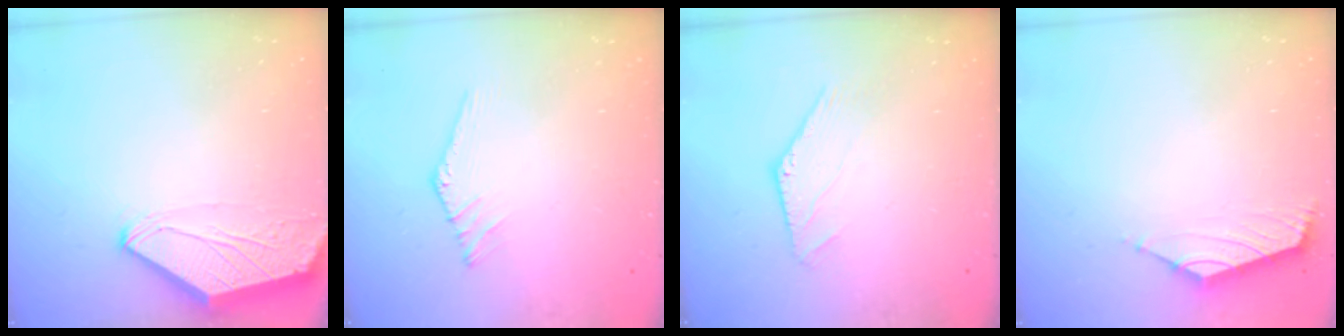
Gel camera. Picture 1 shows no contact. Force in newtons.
{"total": 1.1, "press": 1.1, "slide": 0.2}
{"total": 0.0}
{"total": 1.6, "press": 1.4, "slide": 0.7}